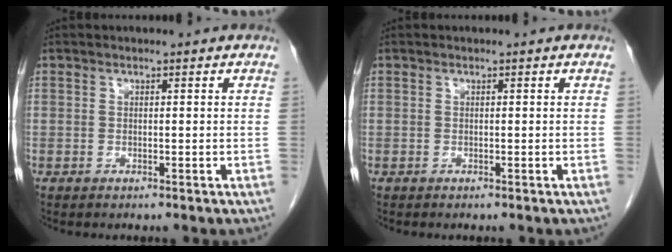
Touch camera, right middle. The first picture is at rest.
{"total": 0.0}